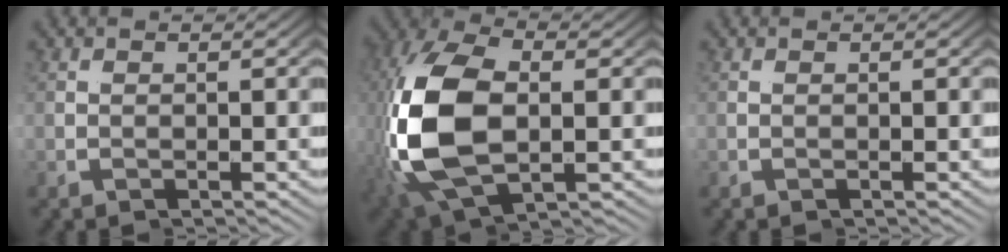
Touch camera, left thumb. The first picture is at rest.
{"total": 14.8, "force": [-1.3, 9.1, 11.6], "torque": [-0.285, -0.042, -0.003]}
{"total": 0.0}